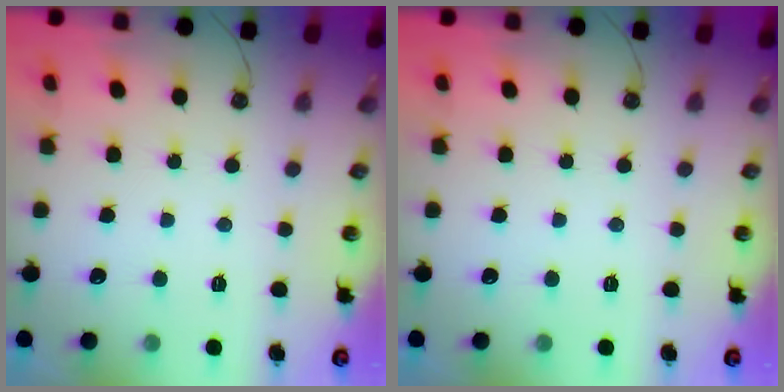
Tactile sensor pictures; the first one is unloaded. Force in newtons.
{"total": 0.0}